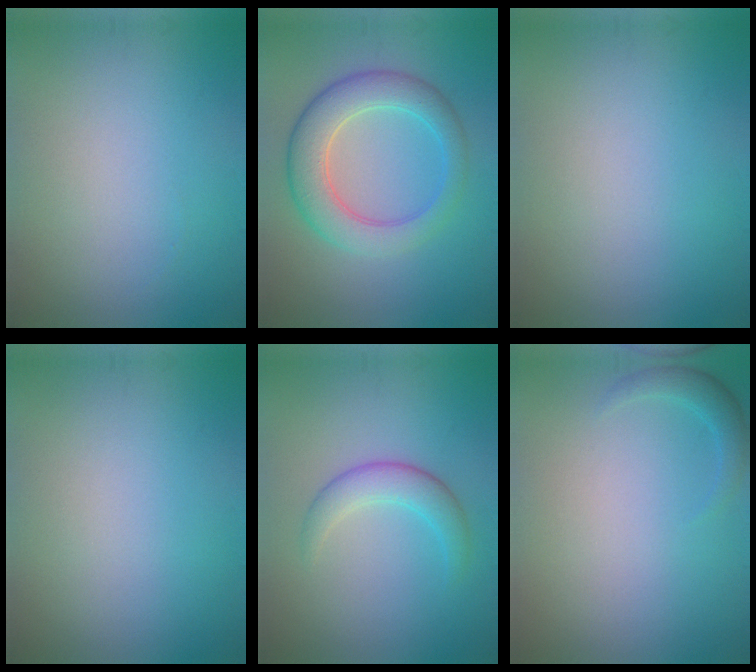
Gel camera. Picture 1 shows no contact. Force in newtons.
{"total": 5.6, "press": 5.6, "slide": 0.3}
{"total": 0.0}
{"total": 0.0}
{"total": 2.8, "press": 2.8, "slide": 0.1}
{"total": 1.5, "press": 1.5, "slide": 0.0}